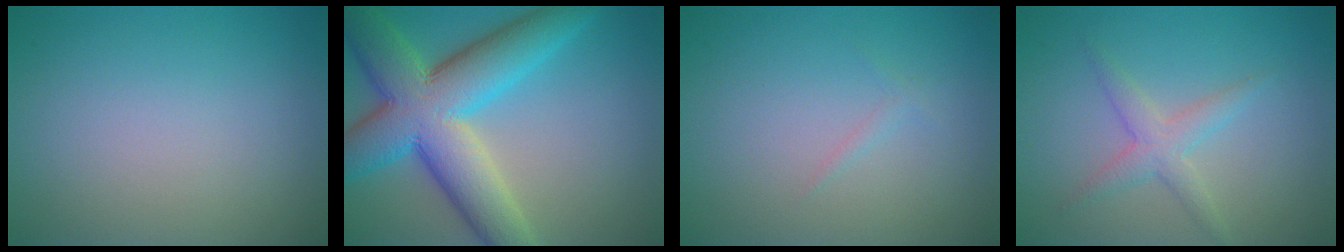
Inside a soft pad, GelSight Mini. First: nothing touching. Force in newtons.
{"total": 11.5, "press": 11.5, "slide": 0.4}
{"total": 0.5, "press": 0.5, "slide": 0.1}
{"total": 2.4, "press": 2.4, "slide": 0.1}